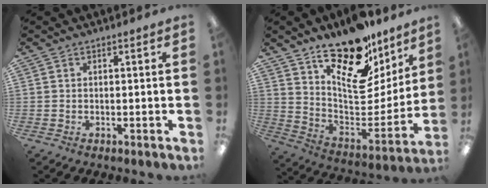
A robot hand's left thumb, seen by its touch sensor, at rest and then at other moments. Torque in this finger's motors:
{"motor_torque": [0.53, 0.74, -0.08, -0.19, 0.18]}